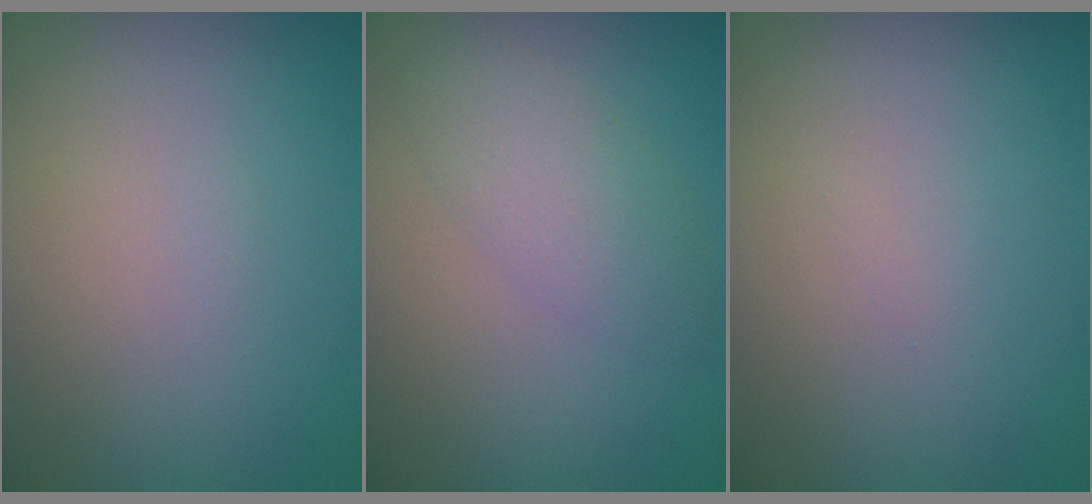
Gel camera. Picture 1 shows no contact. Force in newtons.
{"total": 3.1, "press": 3.1, "slide": 0.0}
{"total": 0.0}